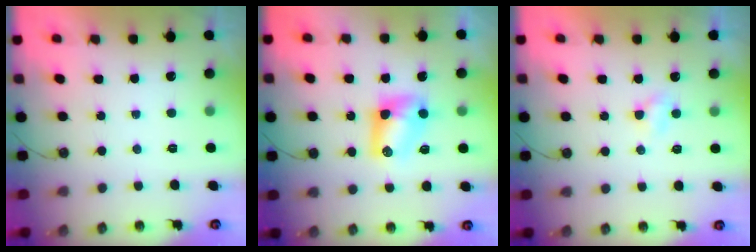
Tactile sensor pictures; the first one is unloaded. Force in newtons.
{"total": 7.3, "press": 7.3, "slide": 0.7}
{"total": 2.0, "press": 2.0, "slide": 0.3}